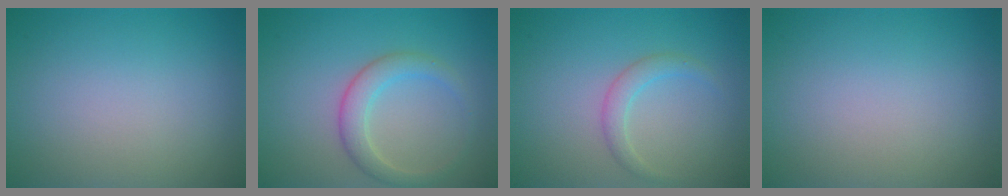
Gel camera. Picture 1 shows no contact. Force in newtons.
{"total": 2.8, "press": 2.8, "slide": 0.0}
{"total": 1.7, "press": 1.7, "slide": 0.1}
{"total": 0.0}